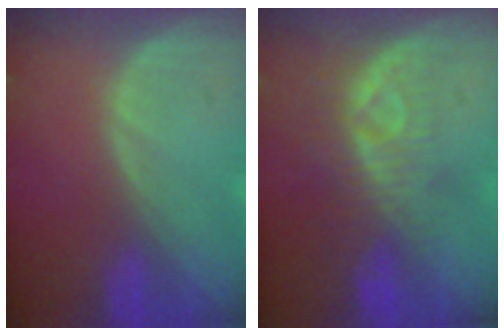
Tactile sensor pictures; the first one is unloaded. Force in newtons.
{"total": 8.3, "press": 7.4, "slide": 3.7}